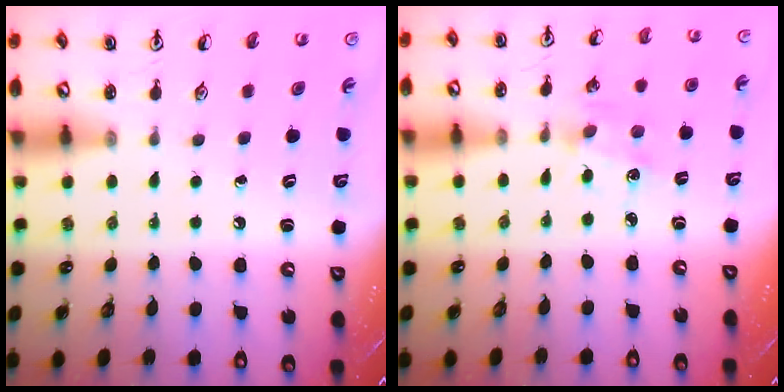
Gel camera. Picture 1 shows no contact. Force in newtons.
{"total": 2.7, "press": 2.6, "slide": 0.3}